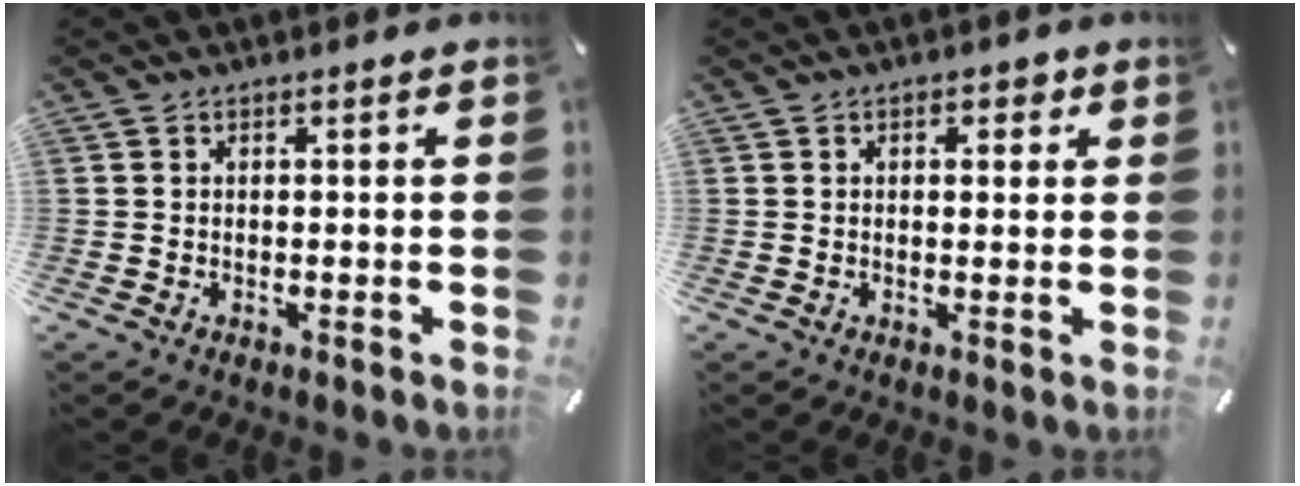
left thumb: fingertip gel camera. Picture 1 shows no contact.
{"total": 2.6, "force": [0.9, 1.7, 1.7], "torque": [-0.014, -0.001, 0.007]}